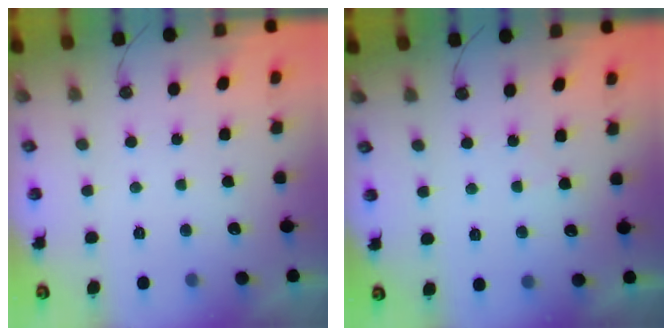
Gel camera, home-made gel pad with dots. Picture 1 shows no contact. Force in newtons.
{"total": 3.8, "press": 3.8, "slide": 0.6}